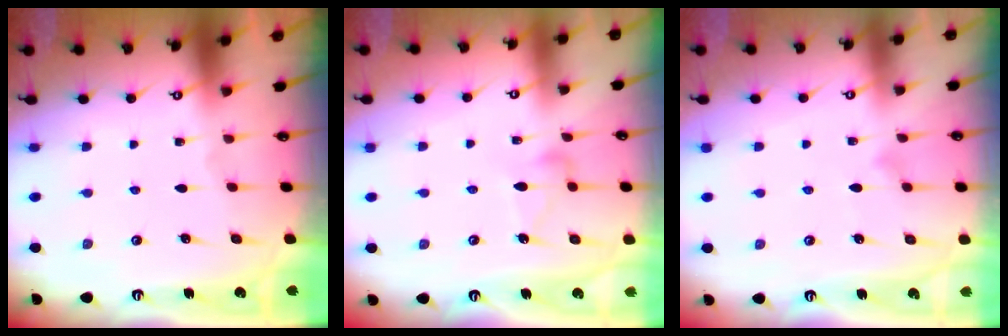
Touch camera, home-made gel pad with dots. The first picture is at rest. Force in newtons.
{"total": 7.8, "press": 7.8, "slide": 0.4}
{"total": 8.1, "press": 8.1, "slide": 0.5}